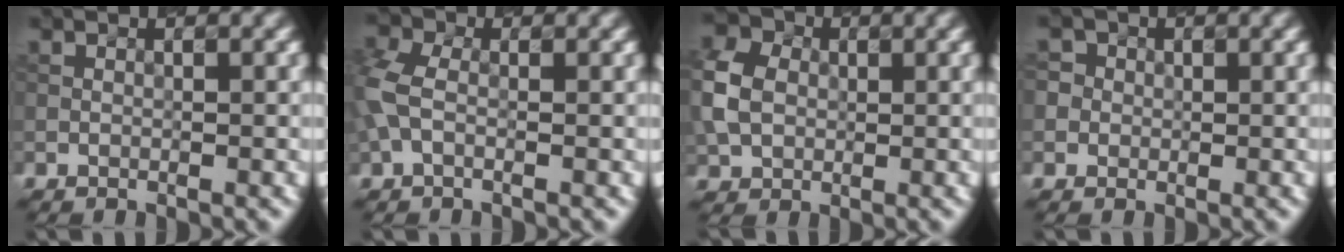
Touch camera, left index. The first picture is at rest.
{"total": 3.4, "force": [-0.2, 2.2, 2.5], "torque": [-0.075, 0.006, -0.016]}
{"total": 6.2, "force": [0.2, 4.9, 3.7], "torque": [-0.104, 0.013, 0.000]}
{"total": 3.0, "force": [1.0, 2.6, 0.9], "torque": [0.009, 0.016, -0.010]}